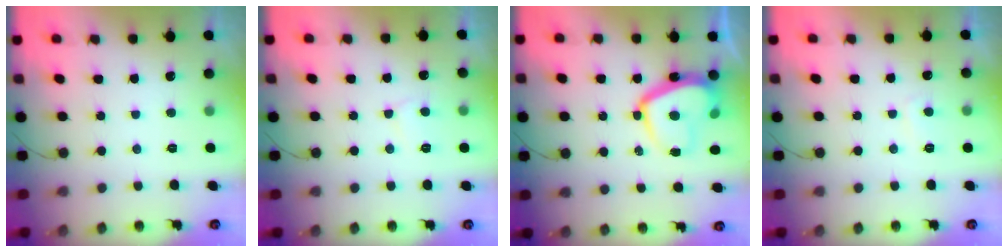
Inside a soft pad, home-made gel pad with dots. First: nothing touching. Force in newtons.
{"total": 4.4, "press": 4.4, "slide": 0.5}
{"total": 13.5, "press": 13.4, "slide": 1.2}
{"total": 2.0, "press": 1.9, "slide": 0.6}